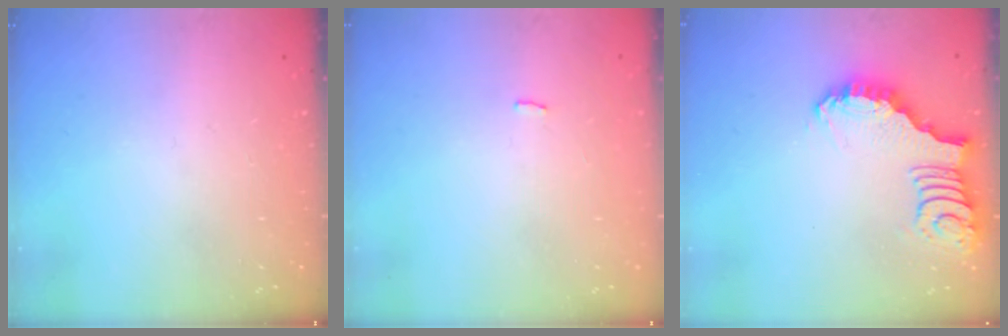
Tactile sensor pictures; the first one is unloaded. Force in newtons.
{"total": 1.5, "press": 1.4, "slide": 0.3}
{"total": 2.6, "press": 2.5, "slide": 0.5}